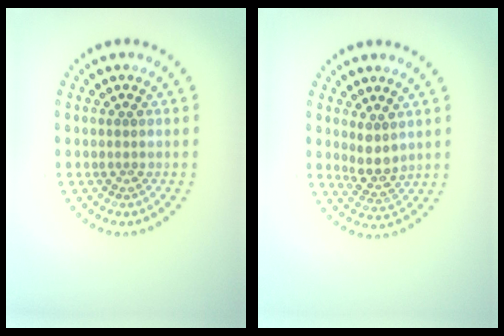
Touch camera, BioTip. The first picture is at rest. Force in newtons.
{"total": 2.4, "press": 2.1, "slide": 1.2}